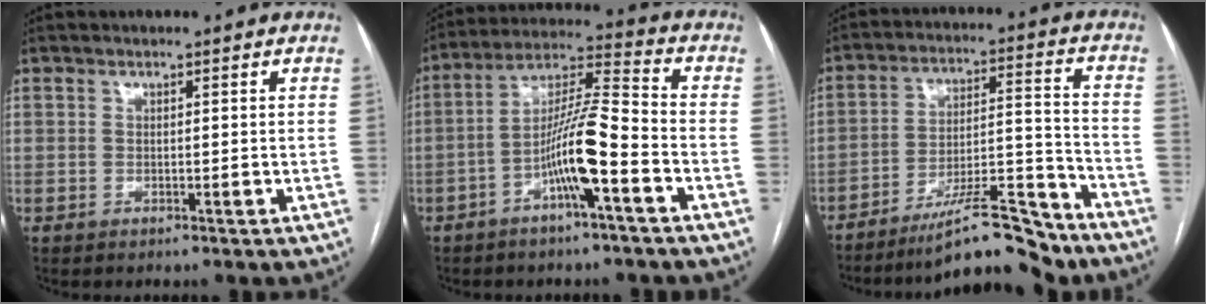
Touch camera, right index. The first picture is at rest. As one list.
[{"total": 11.1, "force": [-4.5, 0.6, 10.1], "torque": [-0.192, 0.018, -0.081]}, {"total": 15.0, "force": [-12.4, 2.2, 8.0], "torque": [-0.124, 0.024, -0.202]}]